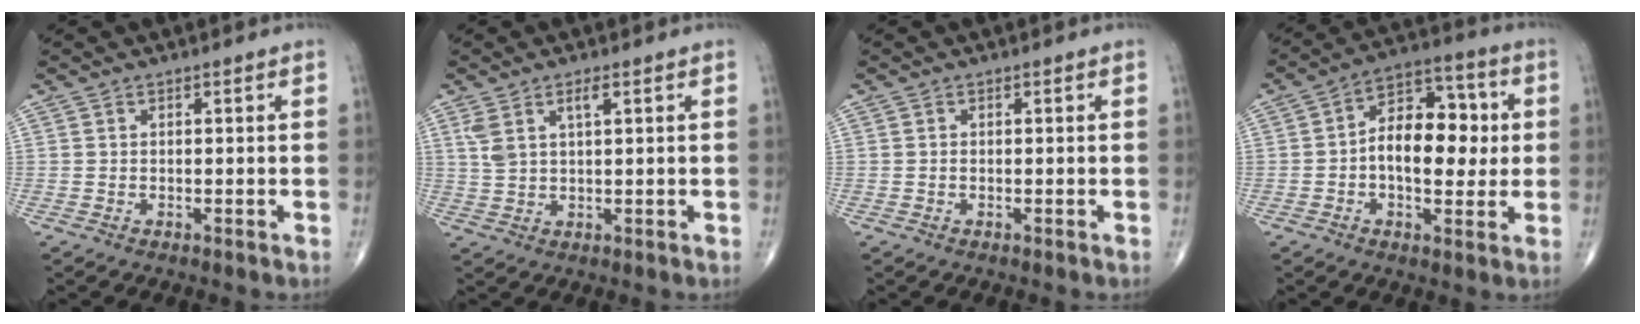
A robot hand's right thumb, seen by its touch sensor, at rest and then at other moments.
{"total": 4.6, "force": [2.1, 1.7, 3.8], "torque": [-0.081, 0.002, 0.049]}
{"total": 0.0}
{"total": 13.9, "force": [0.2, 8.1, 11.3], "torque": [-0.139, 0.027, -0.005]}